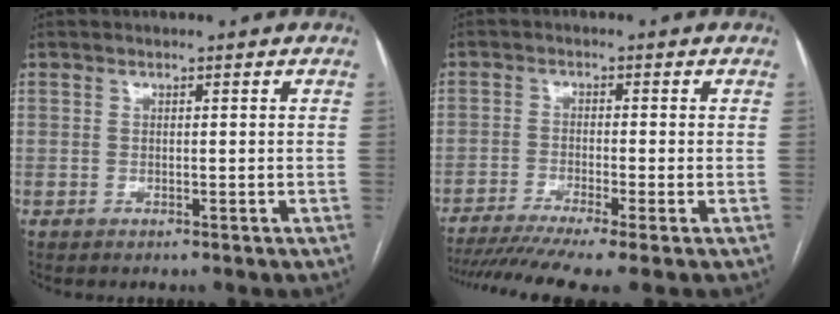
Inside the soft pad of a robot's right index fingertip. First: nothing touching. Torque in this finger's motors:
{"motor_torque": [1.37, -0.78, 0.52, 0.12]}